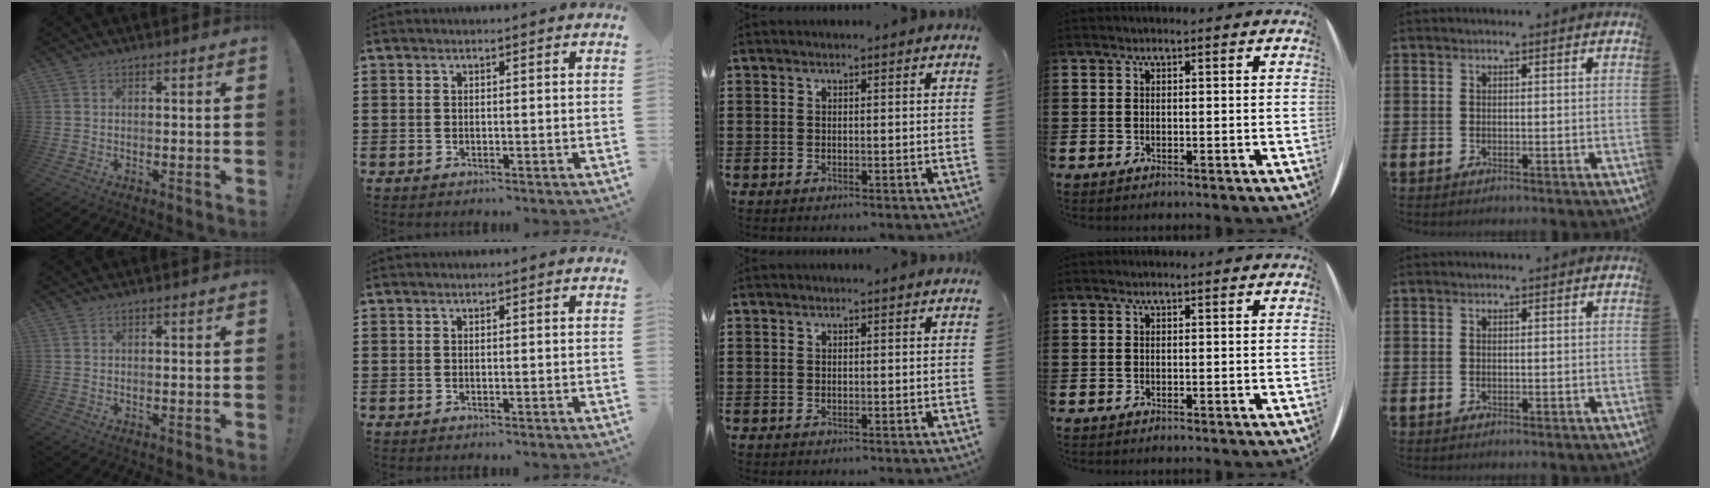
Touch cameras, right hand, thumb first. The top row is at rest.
{}